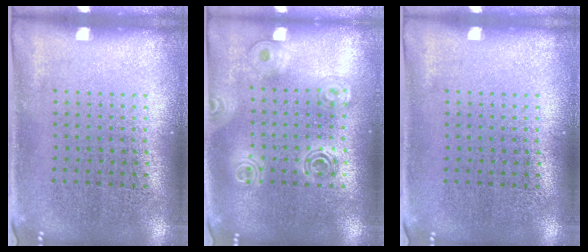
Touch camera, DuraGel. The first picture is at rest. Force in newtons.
{"total": 1.6, "press": 1.4, "slide": 0.8}
{"total": 0.0}